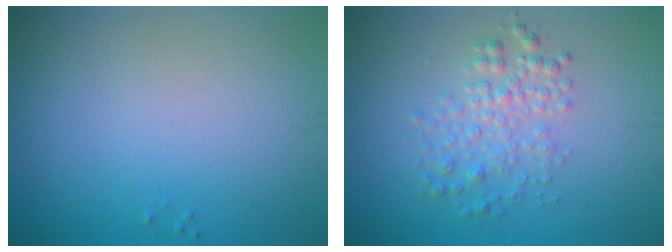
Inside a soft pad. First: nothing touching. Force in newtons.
{"total": 2.7, "press": 2.7, "slide": 0.0}